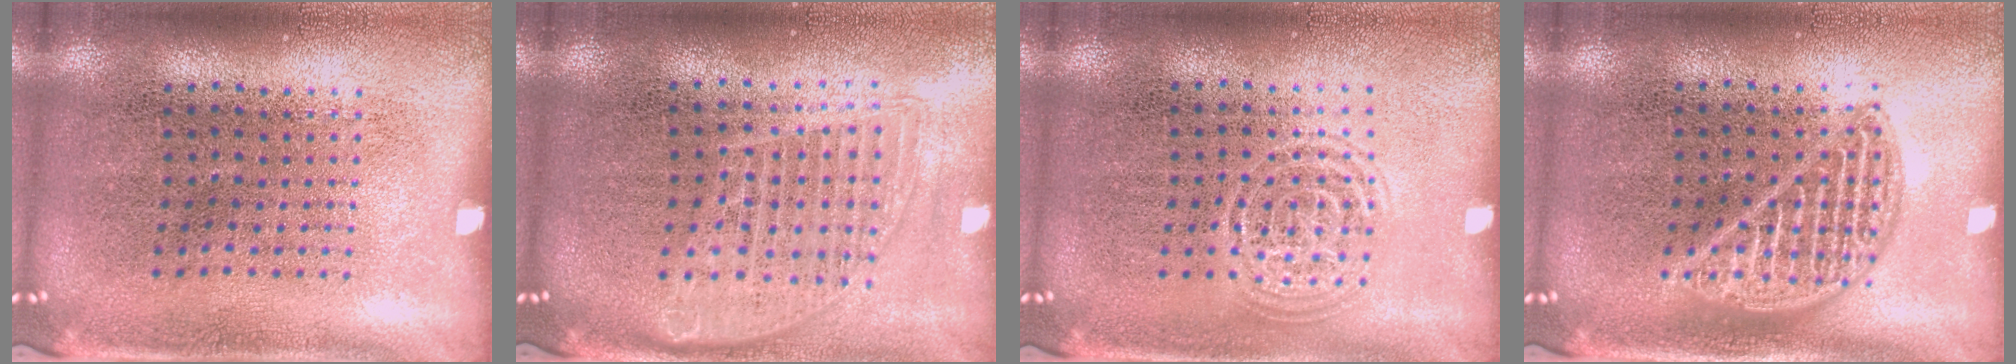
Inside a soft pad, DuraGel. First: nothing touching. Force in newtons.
{"total": 1.6, "press": 1.4, "slide": 0.7}
{"total": 1.5, "press": 1.5, "slide": 0.1}
{"total": 2.1, "press": 2.1, "slide": 0.3}